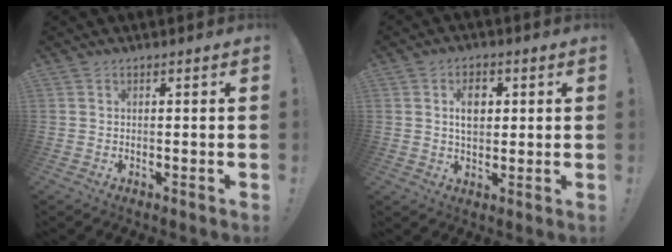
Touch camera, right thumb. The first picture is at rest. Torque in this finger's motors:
{"motor_torque": [-0.13, 0.36, 0.58, 0.01, 0.01]}